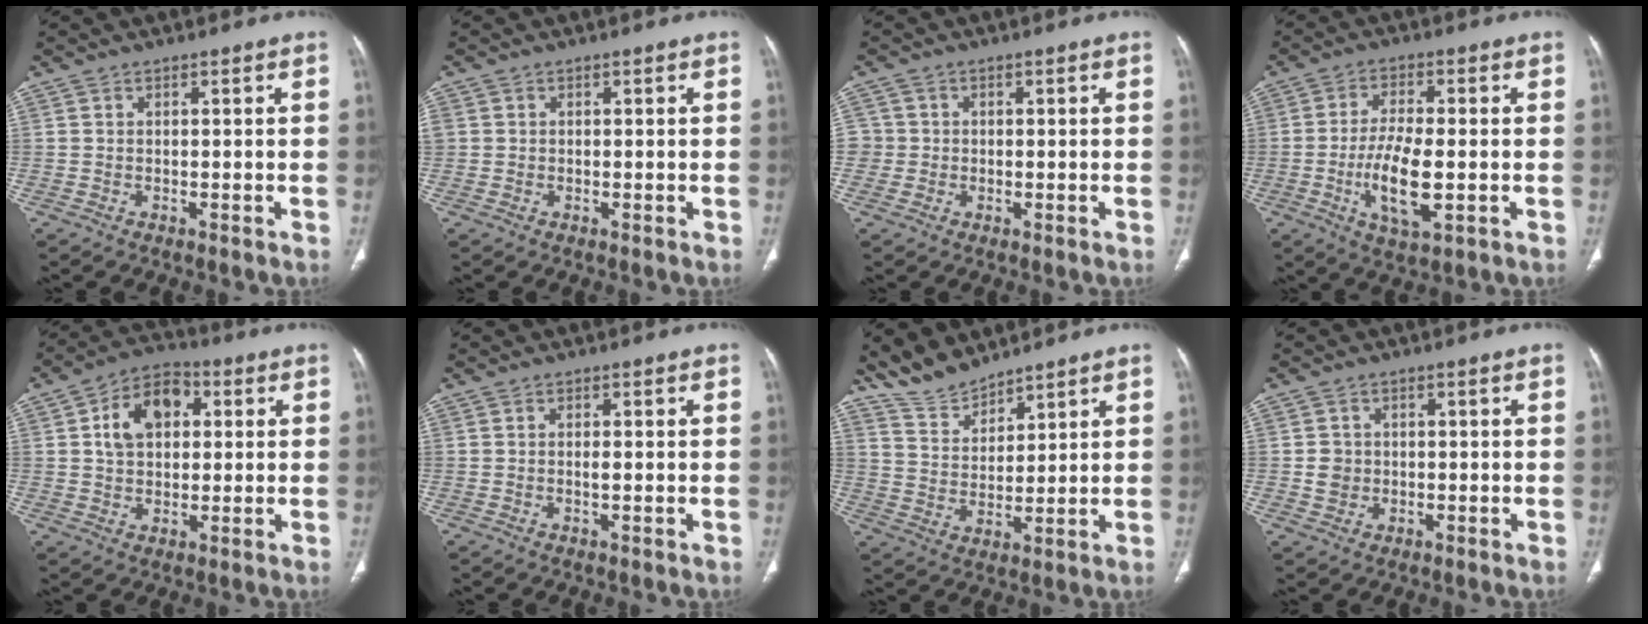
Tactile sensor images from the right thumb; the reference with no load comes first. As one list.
[{"total": 1.3, "force": [0.1, 1.2, 0.5], "torque": [-0.006, 0.005, 0.005]}, {"total": 3.1, "force": [-0.3, 3.0, 0.1], "torque": [0.018, 0.008, -0.009]}, {"total": 10.0, "force": [-2.0, 3.5, 9.1], "torque": [-0.179, -0.006, -0.033]}, {"total": 10.8, "force": [2.4, 7.5, 7.4], "torque": [-0.102, 0.012, 0.032]}, {"total": 0.9, "force": [-0.1, 0.2, 0.9], "torque": [-0.019, -0.001, -0.002]}, {"total": 7.6, "force": [7.0, 2.3, 1.6], "torque": [-0.021, -0.036, 0.150]}, {"total": 3.0, "force": [-0.2, 2.9, 1.0], "torque": [-0.003, 0.004, 0.000]}]